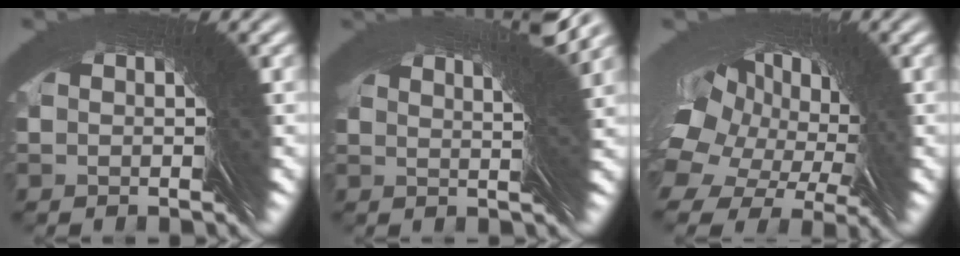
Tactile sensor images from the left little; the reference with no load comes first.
{"total": 5.9, "force": [2.8, -5.0, -1.1], "torque": [0.041, 0.051, 0.035]}
{"total": 6.0, "force": [2.7, 3.9, 3.8], "torque": [-0.033, 0.020, 0.026]}